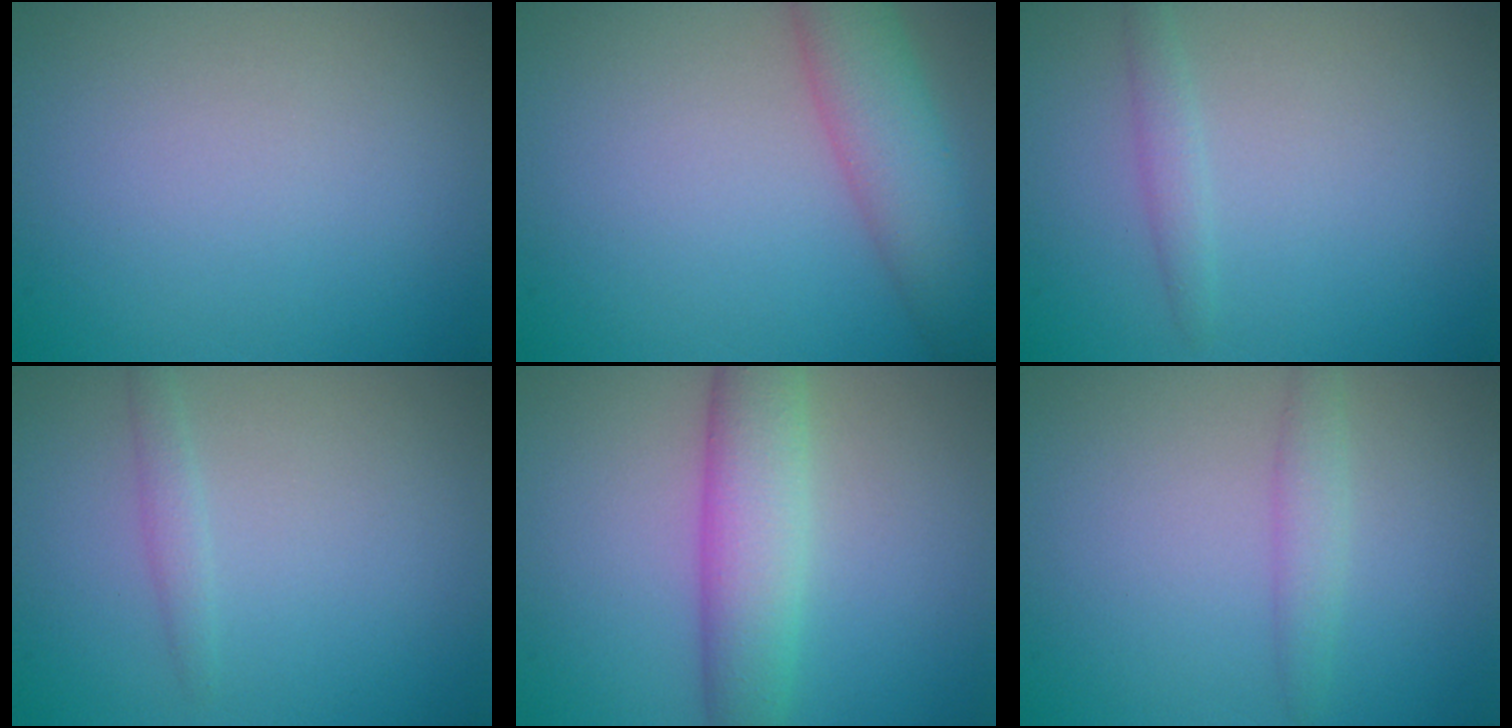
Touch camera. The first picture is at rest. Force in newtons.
{"total": 5.7, "press": 5.7, "slide": 0.2}
{"total": 1.3, "press": 1.3, "slide": 0.0}
{"total": 1.2, "press": 1.2, "slide": 0.1}
{"total": 5.5, "press": 5.5, "slide": 0.2}
{"total": 1.7, "press": 1.6, "slide": 0.2}